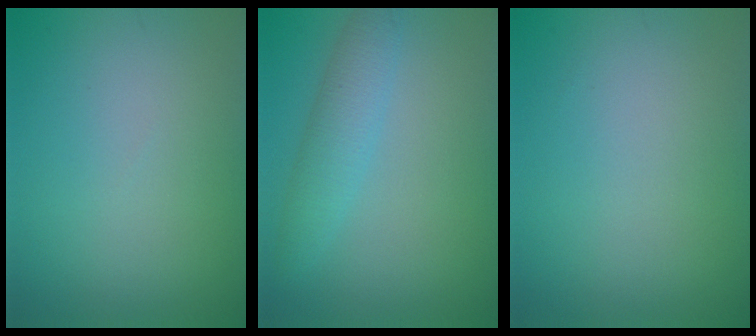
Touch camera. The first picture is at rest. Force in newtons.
{"total": 3.0, "press": 3.0, "slide": 0.1}
{"total": 0.0}